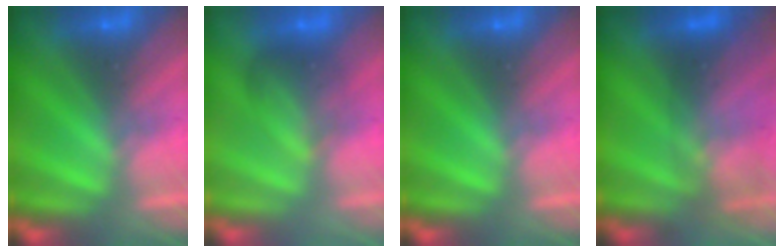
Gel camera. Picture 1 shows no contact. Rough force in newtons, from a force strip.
{"total": 2.0}
{"total": 0.0}
{"total": 2.7}